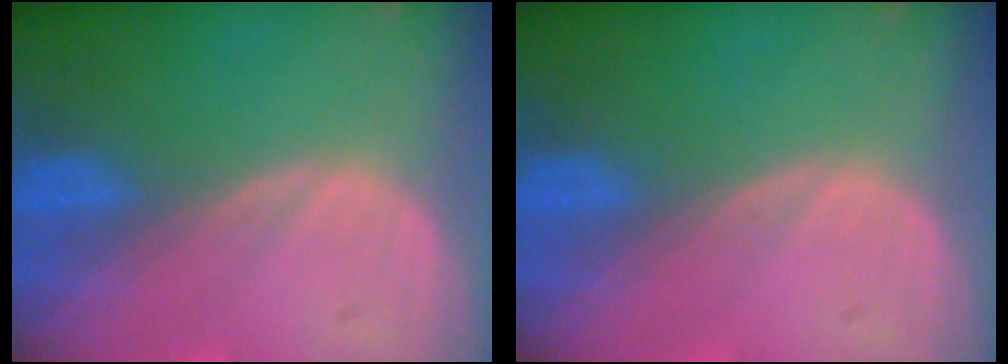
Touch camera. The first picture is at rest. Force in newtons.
{"total": 0.0}